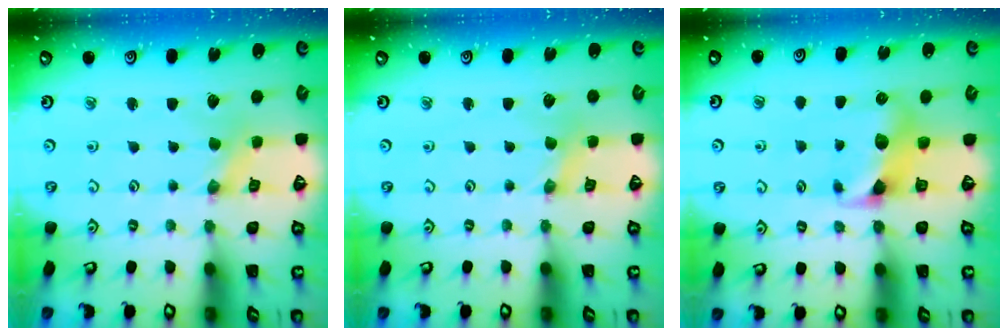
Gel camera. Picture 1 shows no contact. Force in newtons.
{"total": 1.1, "press": 1.1, "slide": 0.2}
{"total": 6.9, "press": 6.8, "slide": 0.6}